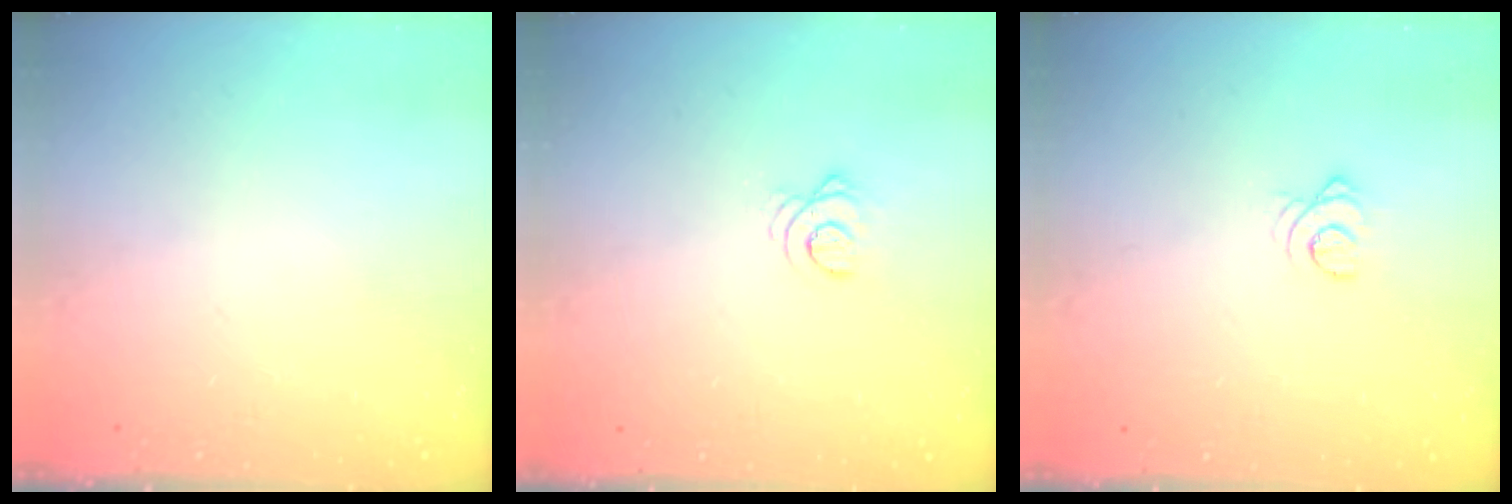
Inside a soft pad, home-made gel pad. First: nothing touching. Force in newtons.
{"total": 2.9, "press": 2.9, "slide": 0.3}
{"total": 2.5, "press": 2.5, "slide": 0.2}